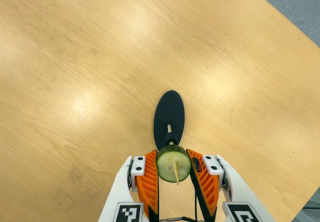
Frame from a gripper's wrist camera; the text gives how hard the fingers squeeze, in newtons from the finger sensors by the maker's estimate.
{"total": 10.1, "left": 9.4, "right": 10.8}